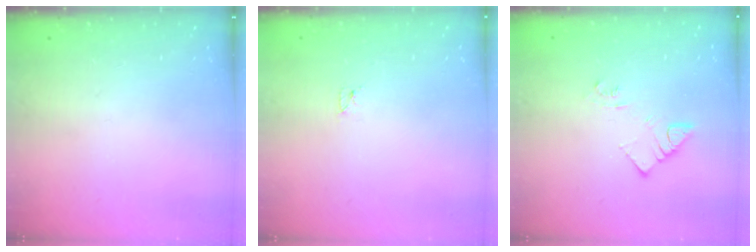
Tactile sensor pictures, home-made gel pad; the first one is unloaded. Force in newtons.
{"total": 2.3, "press": 2.2, "slide": 0.4}
{"total": 6.0, "press": 6.0, "slide": 0.5}